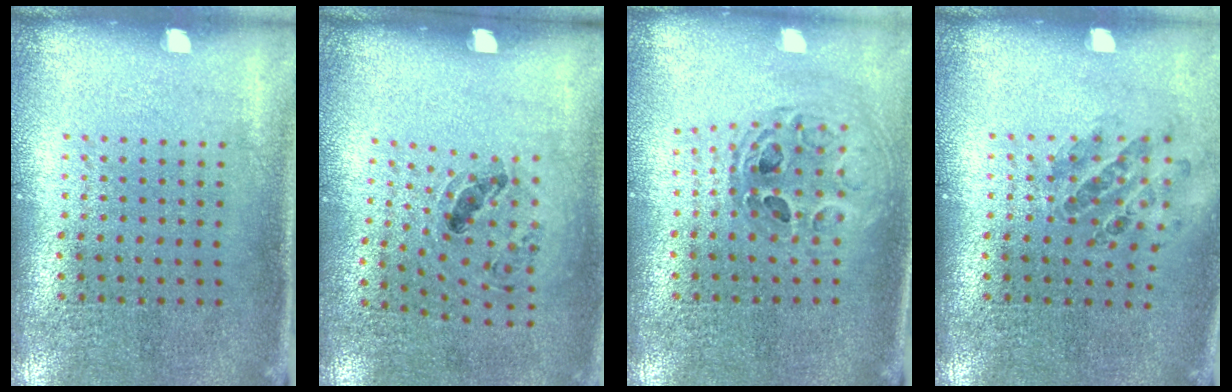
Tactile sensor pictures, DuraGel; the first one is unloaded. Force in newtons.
{"total": 1.2, "press": 0.9, "slide": 0.8}
{"total": 0.7, "press": 0.7, "slide": 0.1}
{"total": 0.8, "press": 0.8, "slide": 0.1}